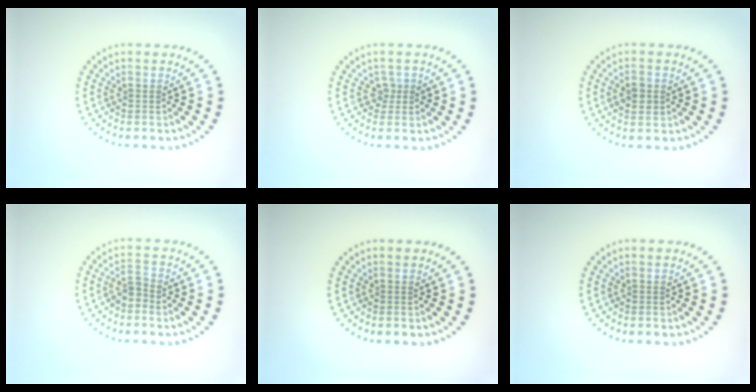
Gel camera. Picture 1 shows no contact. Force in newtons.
{"total": 1.2, "press": 0.9, "slide": 0.8}
{"total": 2.0, "press": 2.0, "slide": 0.0}
{"total": 1.6, "press": 1.2, "slide": 1.1}
{"total": 0.0}
{"total": 0.0}